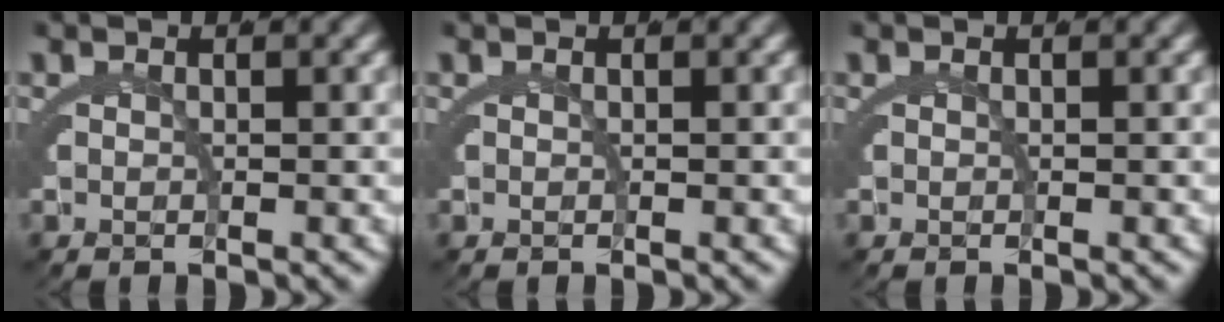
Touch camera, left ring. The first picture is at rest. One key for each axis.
{"total": 0.0}
{"total": 0.0}